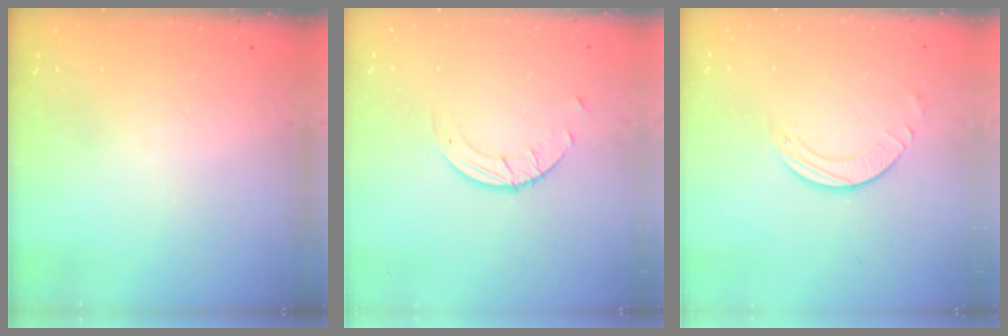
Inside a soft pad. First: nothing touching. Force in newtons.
{"total": 2.7, "press": 2.7, "slide": 0.3}
{"total": 2.5, "press": 2.5, "slide": 0.2}